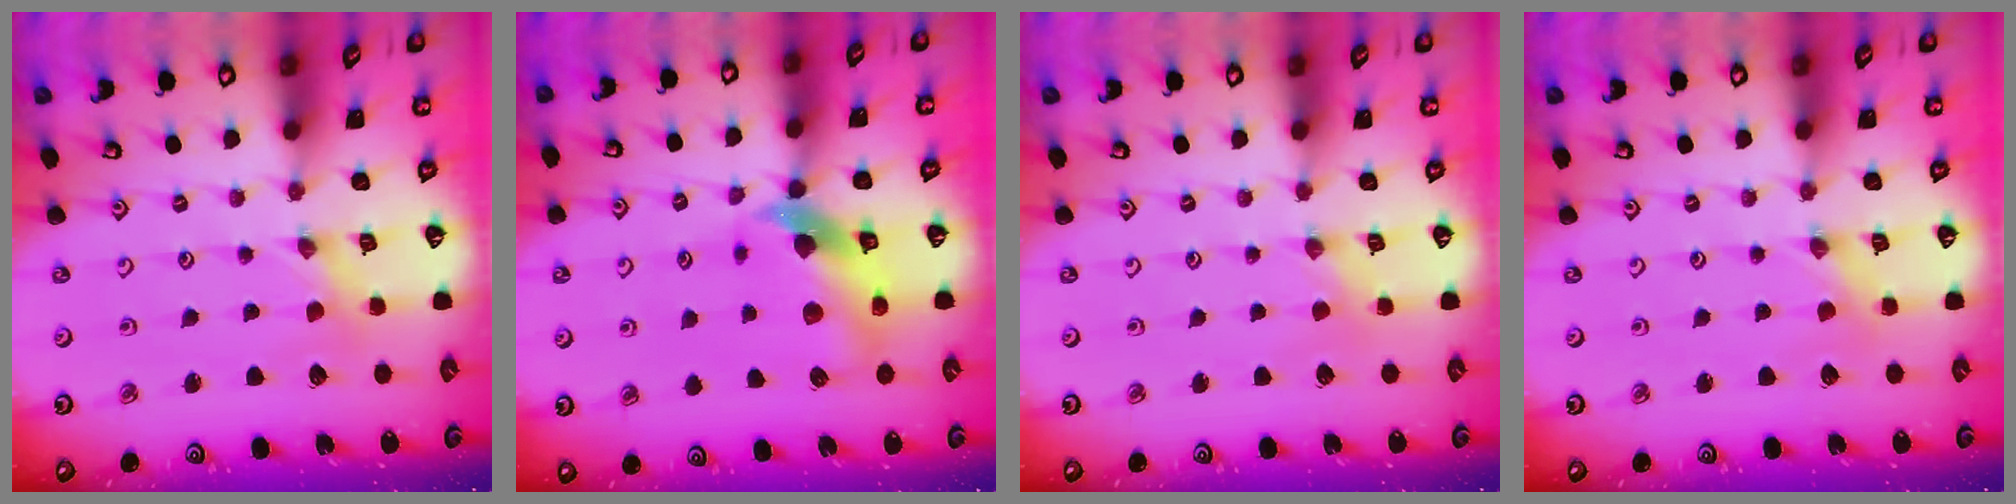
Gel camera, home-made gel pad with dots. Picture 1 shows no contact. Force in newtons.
{"total": 10.8, "press": 10.7, "slide": 1.4}
{"total": 0.9, "press": 0.9, "slide": 0.2}
{"total": 0.0}